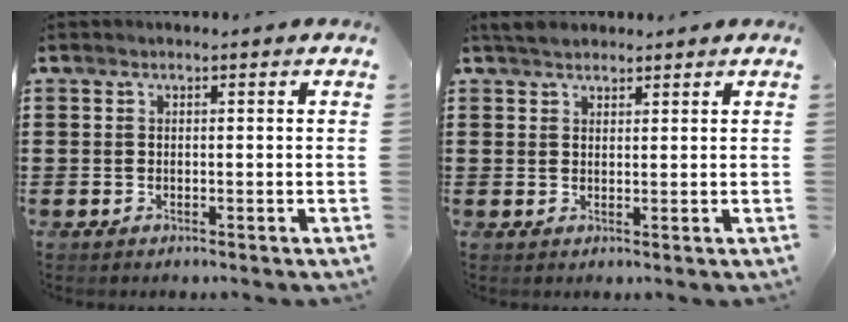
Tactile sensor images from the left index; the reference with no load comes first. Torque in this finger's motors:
{"motor_torque": [0.03, 0.05, 0.00, -0.03]}